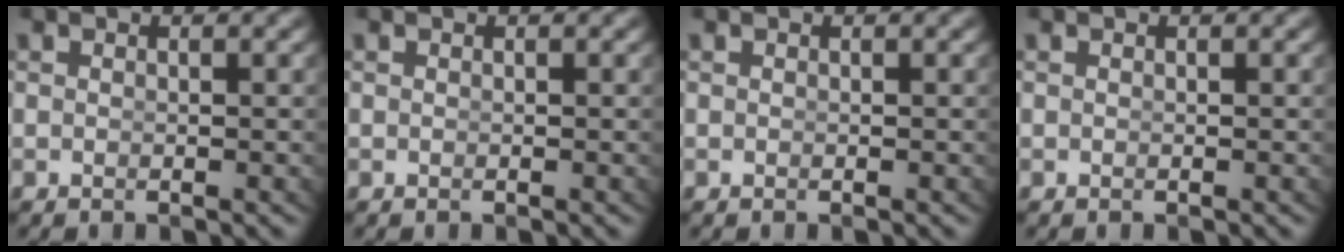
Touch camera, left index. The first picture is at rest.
{"total": 0.0}
{"total": 0.0}
{"total": 0.0}